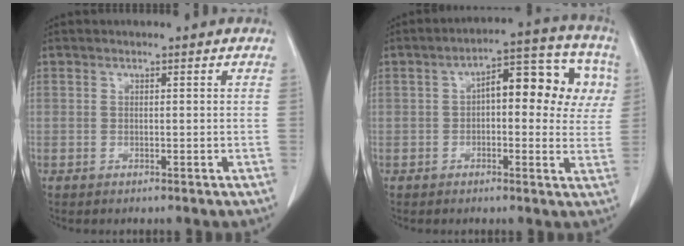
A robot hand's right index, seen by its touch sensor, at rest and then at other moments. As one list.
[{"total": 13.5, "force": [3.0, 5.7, 11.9], "torque": [-0.151, 0.049, 0.040]}]